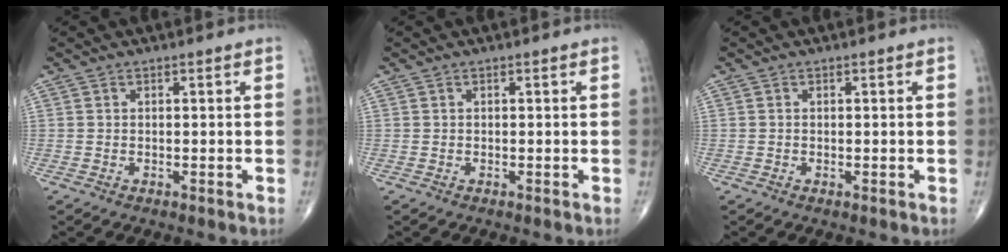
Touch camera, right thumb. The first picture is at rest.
{"total": 0.0}
{"total": 0.0}